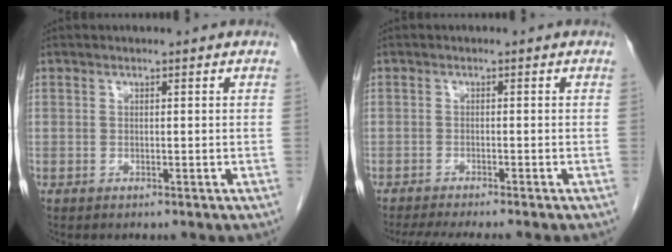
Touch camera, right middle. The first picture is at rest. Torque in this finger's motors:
{"motor_torque": [0.38, -0.28, 0.08, 0.02]}